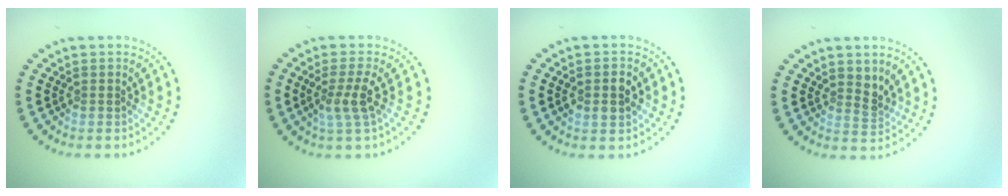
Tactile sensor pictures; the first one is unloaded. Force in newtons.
{"total": 2.4, "press": 1.9, "slide": 1.5}
{"total": 2.8, "press": 2.8, "slide": 0.1}
{"total": 1.5, "press": 1.2, "slide": 0.9}